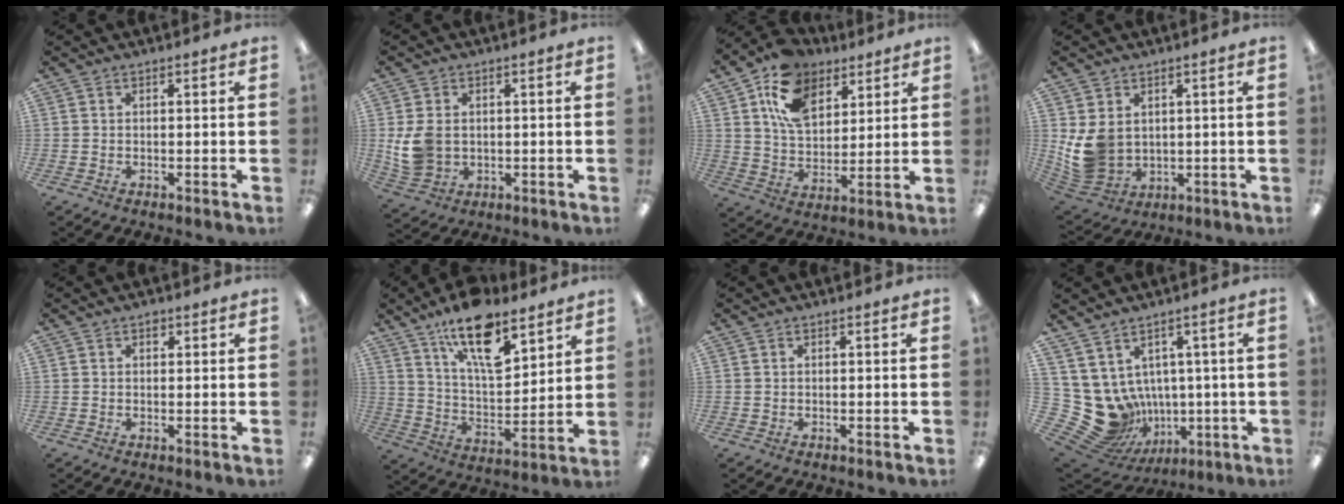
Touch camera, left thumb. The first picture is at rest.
{"total": 7.7, "force": [0.3, 6.2, 4.5], "torque": [-0.102, 0.007, 0.009]}
{"total": 14.3, "force": [8.2, 9.7, 6.6], "torque": [-0.120, -0.030, 0.156]}
{"total": 9.1, "force": [1.5, 7.6, 4.7], "torque": [-0.120, -0.007, 0.035]}
{"total": 1.1, "force": [0.6, 0.8, 0.5], "torque": [-0.003, 0.000, 0.008]}
{"total": 16.7, "force": [11.2, 6.7, 10.4], "torque": [-0.169, -0.056, 0.189]}
{"total": 0.0}
{"total": 11.7, "force": [-1.1, 10.9, 4.1], "torque": [-0.131, -0.027, 0.002]}